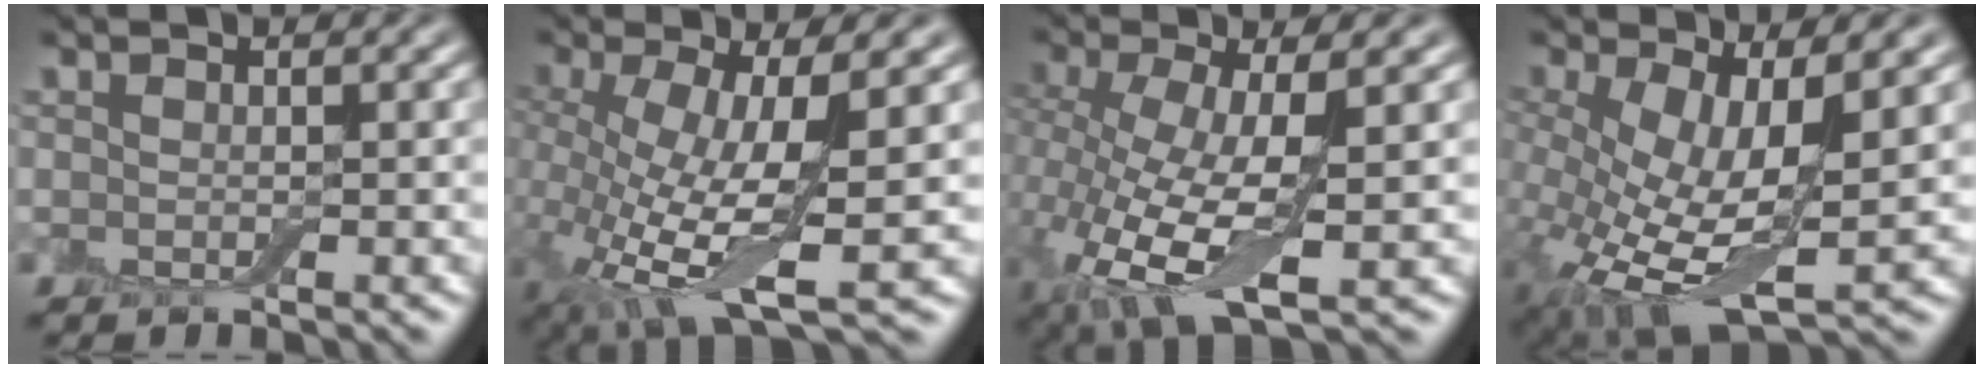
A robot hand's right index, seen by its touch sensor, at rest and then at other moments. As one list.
[{"total": 8.9, "force": [-0.6, 2.8, 8.4], "torque": [-0.161, -0.016, -0.002]}, {"total": 8.2, "force": [-1.3, 3.1, 7.4], "torque": [-0.158, -0.012, -0.019]}, {"total": 9.1, "force": [-0.1, 3.9, 8.3], "torque": [-0.162, -0.018, 0.004]}]